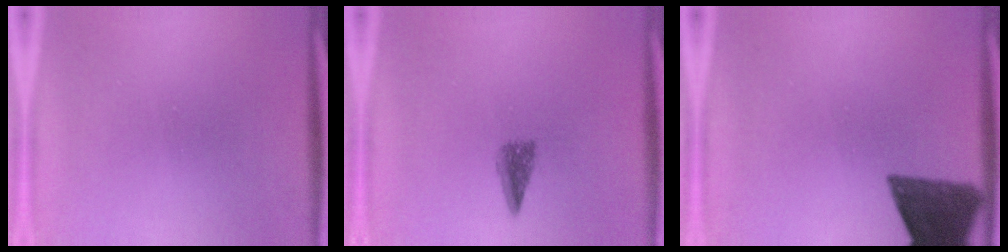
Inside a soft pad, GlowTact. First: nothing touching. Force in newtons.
{"total": 2.7}
{"total": 10.6}